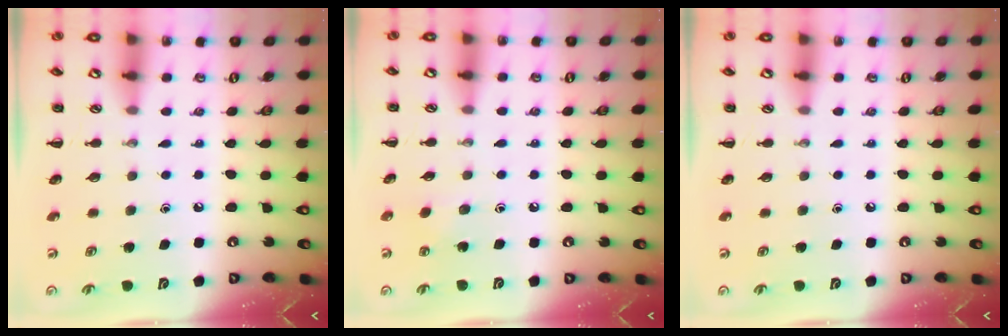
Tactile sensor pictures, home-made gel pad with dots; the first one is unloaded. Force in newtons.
{"total": 5.0, "press": 4.7, "slide": 1.6}
{"total": 0.0}